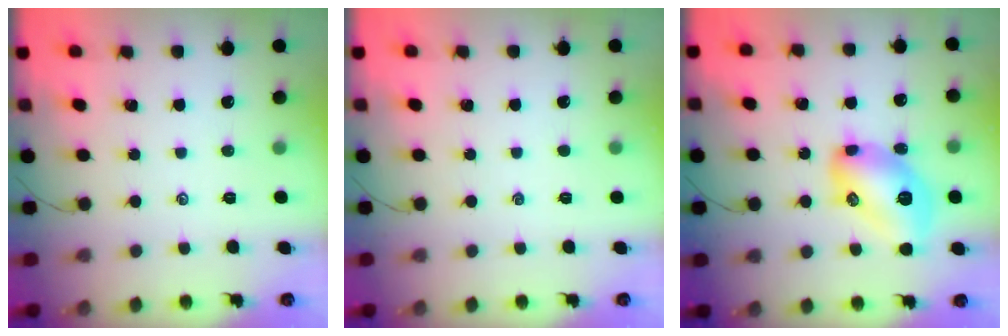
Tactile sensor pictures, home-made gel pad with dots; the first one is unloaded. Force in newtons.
{"total": 0.0}
{"total": 14.6, "press": 14.6, "slide": 0.7}